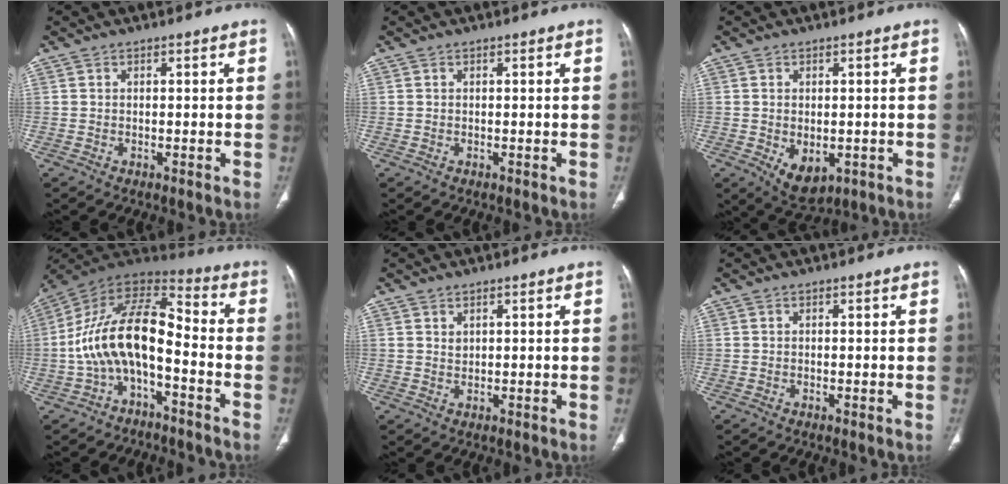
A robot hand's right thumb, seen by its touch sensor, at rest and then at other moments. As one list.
[{"total": 0.0}, {"total": 6.3, "force": [-1.5, 4.0, 4.7], "torque": [-0.056, -0.005, -0.006]}, {"total": 15.6, "force": [-4.2, 7.7, 12.8], "torque": [-0.226, 0.083, -0.084]}, {"total": 1.1, "force": [0.7, 0.6, 0.5], "torque": [-0.001, -0.006, 0.015]}, {"total": 0.0}]